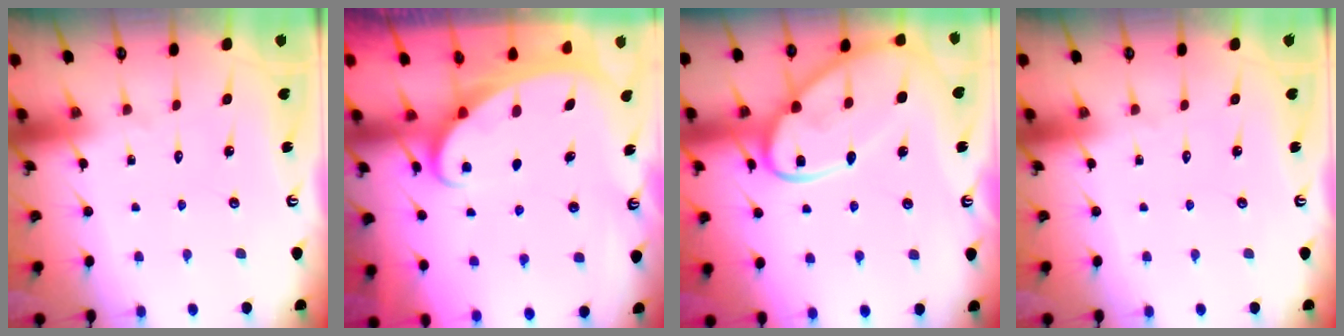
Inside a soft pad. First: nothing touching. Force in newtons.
{"total": 2.6, "press": 2.6, "slide": 0.4}
{"total": 17.0, "press": 16.9, "slide": 1.4}
{"total": 0.0}